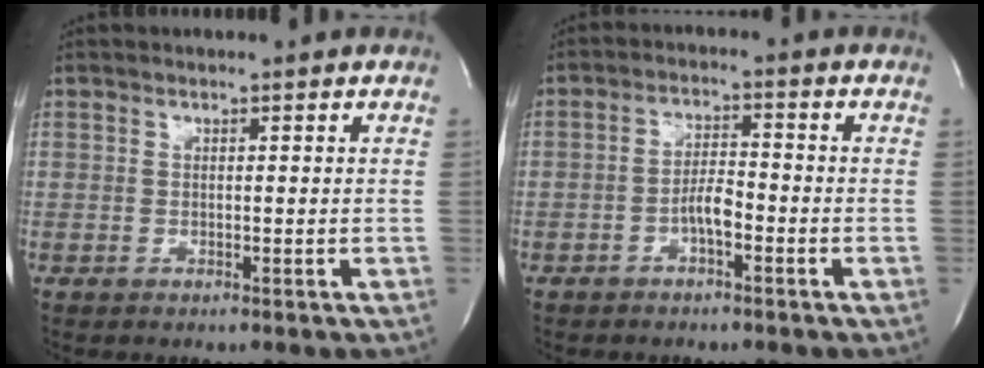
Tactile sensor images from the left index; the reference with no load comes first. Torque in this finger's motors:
{"motor_torque": [0.51, 0.16, 0.19, 0.03]}